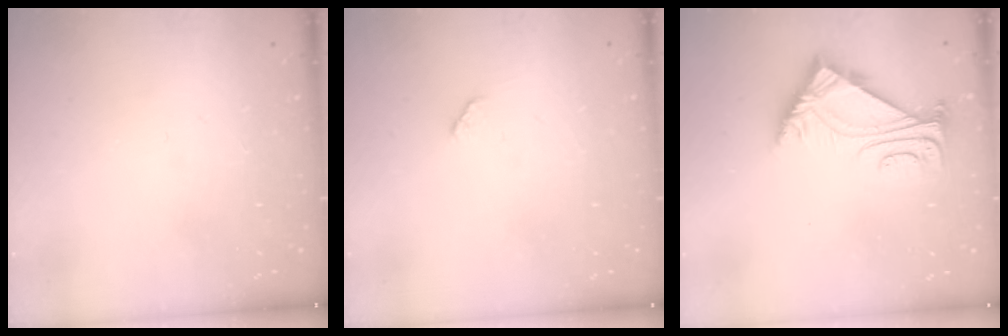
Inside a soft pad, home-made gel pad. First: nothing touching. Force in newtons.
{"total": 2.5, "press": 2.5, "slide": 0.4}
{"total": 5.8, "press": 5.7, "slide": 1.1}